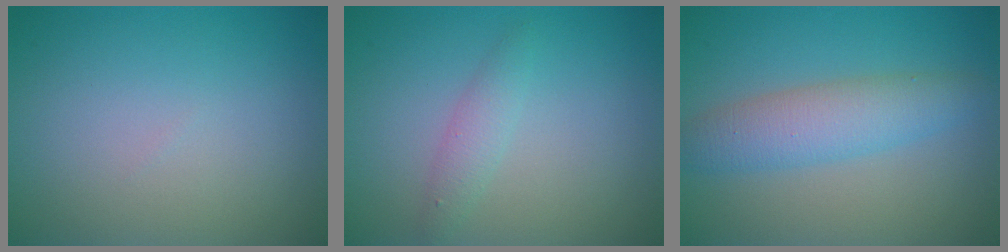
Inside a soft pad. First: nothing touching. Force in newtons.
{"total": 1.6, "press": 1.6, "slide": 0.1}
{"total": 4.2, "press": 4.2, "slide": 0.1}